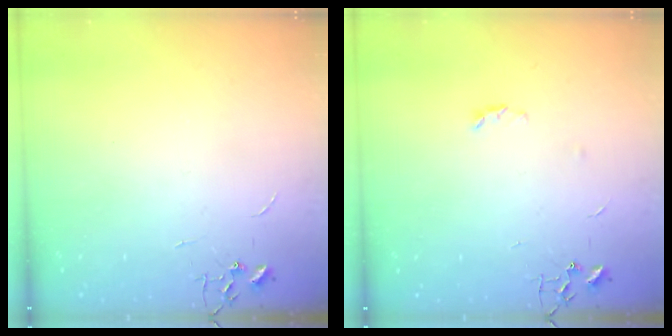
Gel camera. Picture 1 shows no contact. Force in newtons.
{"total": 2.9, "press": 2.8, "slide": 0.5}